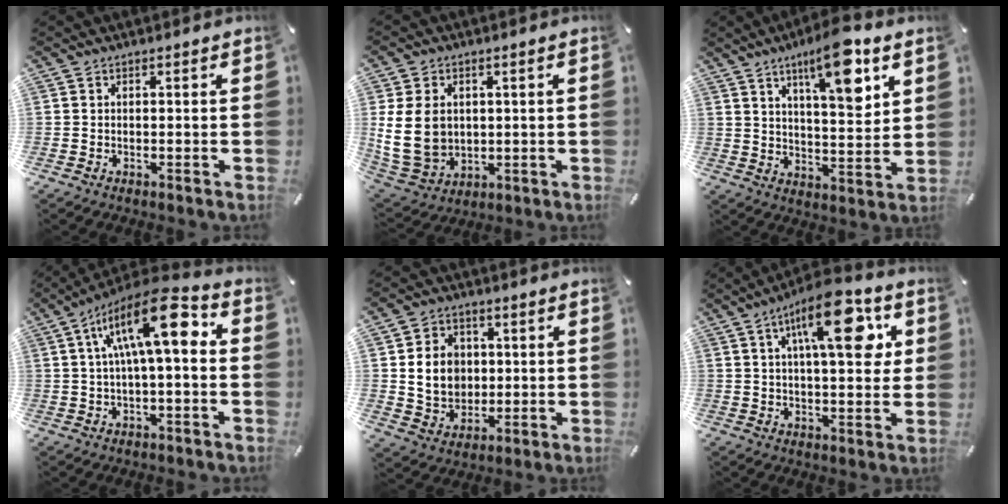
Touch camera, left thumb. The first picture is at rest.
{"total": 12.2, "force": [1.6, 9.9, 6.9], "torque": [-0.151, -0.001, 0.029]}
{"total": 12.7, "force": [7.9, 3.8, 9.3], "torque": [-0.137, -0.045, 0.130]}
{"total": 17.3, "force": [4.2, 6.3, 15.5], "torque": [-0.264, -0.011, 0.063]}
{"total": 9.4, "force": [1.1, 8.3, 4.3], "torque": [-0.076, 0.008, 0.023]}
{"total": 16.7, "force": [6.8, 6.3, 13.9], "torque": [-0.204, -0.018, 0.103]}